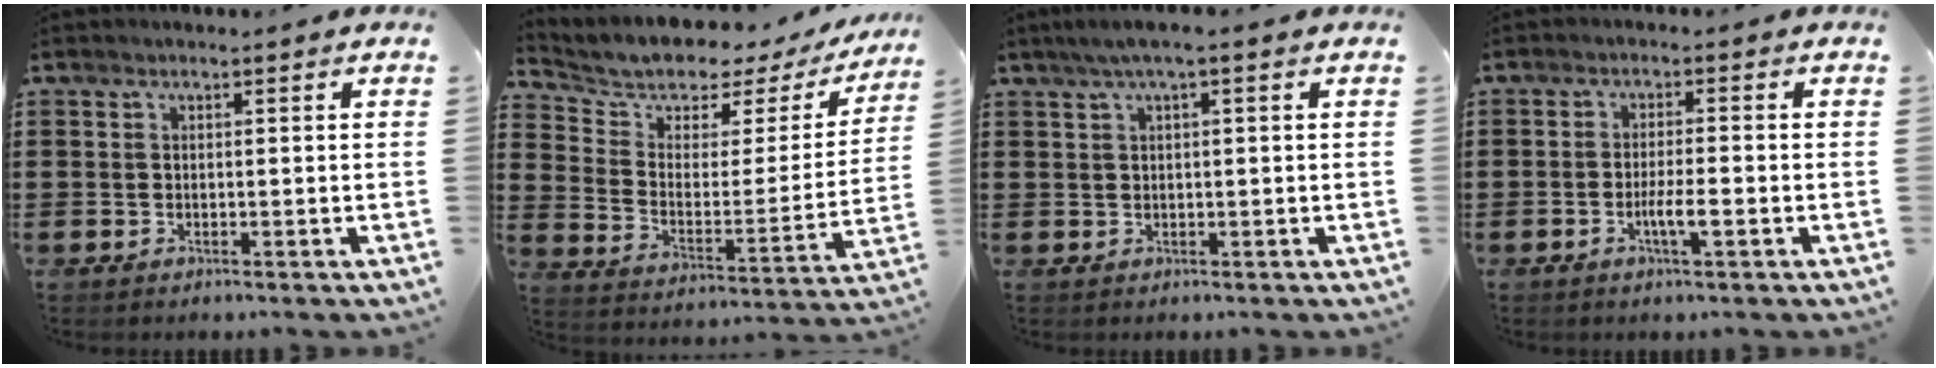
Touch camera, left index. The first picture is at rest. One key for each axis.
{"total": 4.4, "fx": 3.9, "fy": 1.9, "fz": 0.7, "tx": -0.047, "ty": -0.037, "tz": 0.060}
{"total": 1.9, "fx": 0.5, "fy": 0.0, "fz": 1.8, "tx": -0.033, "ty": 0.000, "tz": 0.009}
{"total": 3.6, "fx": -1.3, "fy": 0.6, "fz": 3.3, "tx": -0.056, "ty": 0.002, "tz": -0.022}